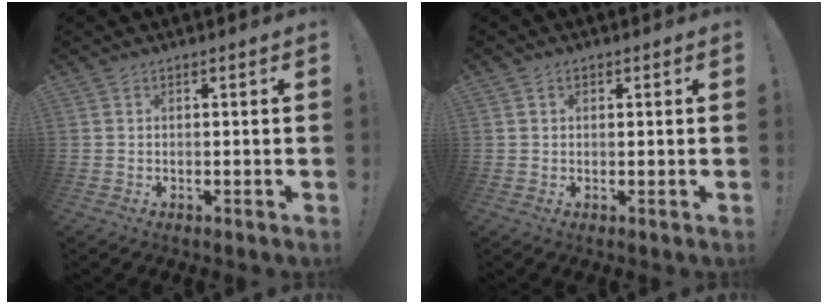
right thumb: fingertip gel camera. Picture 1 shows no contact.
{"total": 1.8, "force": [0.9, 1.5, 0.6], "torque": [0.004, -0.003, 0.014]}